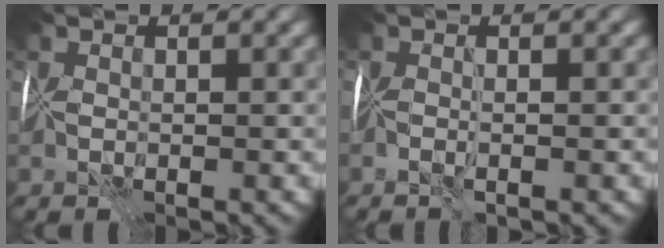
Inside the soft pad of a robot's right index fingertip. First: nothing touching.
{"total": 1.0, "force": [-0.6, -0.7, 0.3], "torque": [-0.005, -0.004, -0.014]}